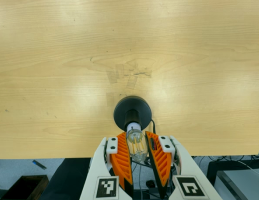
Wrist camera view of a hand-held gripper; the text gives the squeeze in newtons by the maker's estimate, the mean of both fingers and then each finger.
{"total": 12.8, "left": 12.9, "right": 12.8}